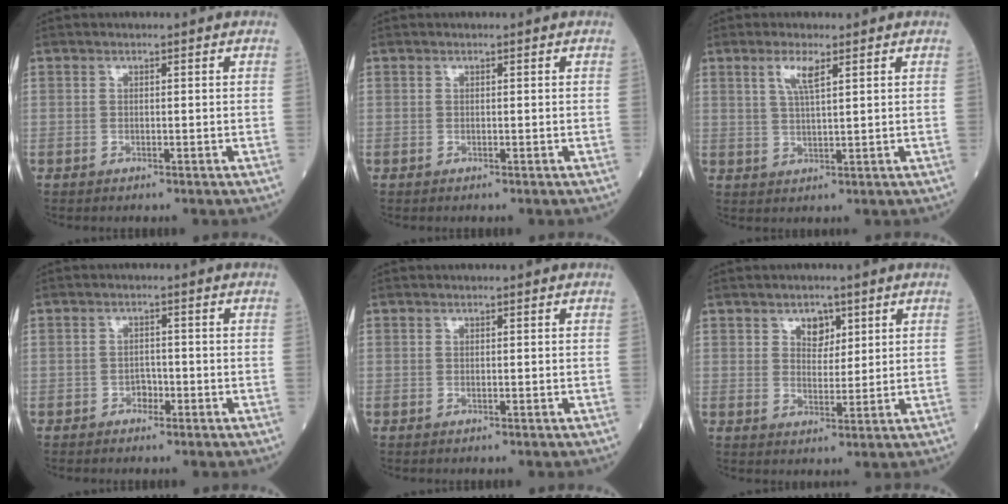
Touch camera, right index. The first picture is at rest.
{"total": 0.0}
{"total": 3.8, "force": [1.9, 0.3, 3.2], "torque": [-0.069, 0.001, 0.038]}
{"total": 1.7, "force": [-1.0, 1.2, 0.8], "torque": [-0.004, 0.008, -0.017]}
{"total": 0.0}
{"total": 3.6, "force": [2.0, 2.4, 2.0], "torque": [-0.027, 0.002, 0.034]}